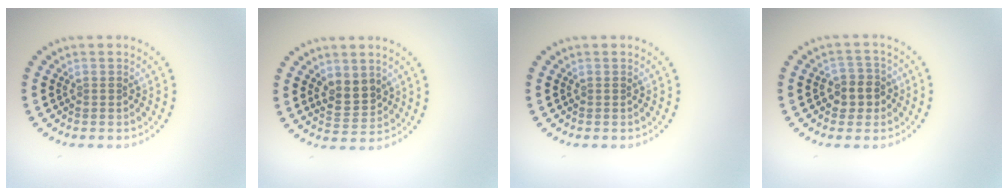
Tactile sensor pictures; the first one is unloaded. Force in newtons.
{"total": 2.7, "press": 2.5, "slide": 0.9}
{"total": 0.0}
{"total": 2.6, "press": 2.4, "slide": 1.1}